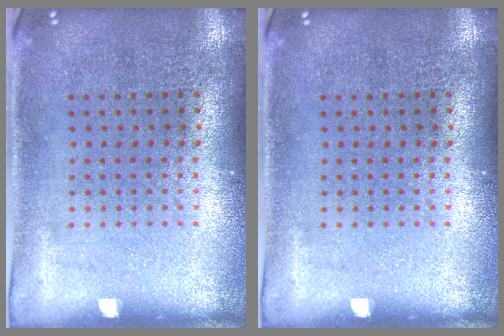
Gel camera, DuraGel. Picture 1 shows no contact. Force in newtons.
{"total": 0.0}